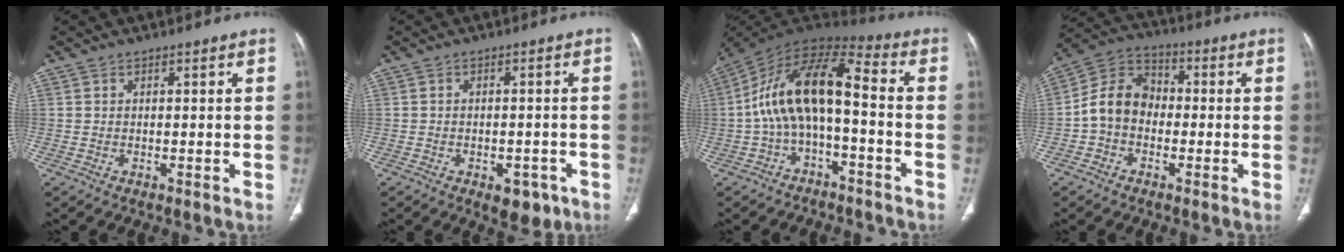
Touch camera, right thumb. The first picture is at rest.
{"total": 5.3, "force": [-2.8, 3.0, 3.4], "torque": [-0.027, 0.013, -0.028]}
{"total": 14.5, "force": [-2.3, 6.6, 12.7], "torque": [-0.233, 0.080, -0.050]}
{"total": 9.5, "force": [-1.6, 7.5, 5.6], "torque": [-0.088, 0.037, -0.046]}